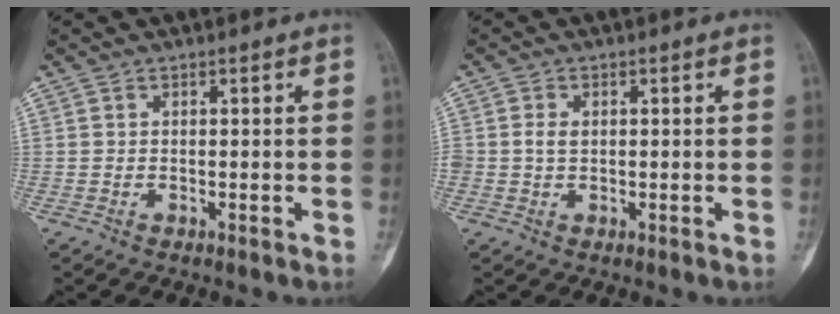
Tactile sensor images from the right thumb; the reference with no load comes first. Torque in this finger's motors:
{"motor_torque": [0.63, 0.42, 0.24, -0.22, -0.03]}